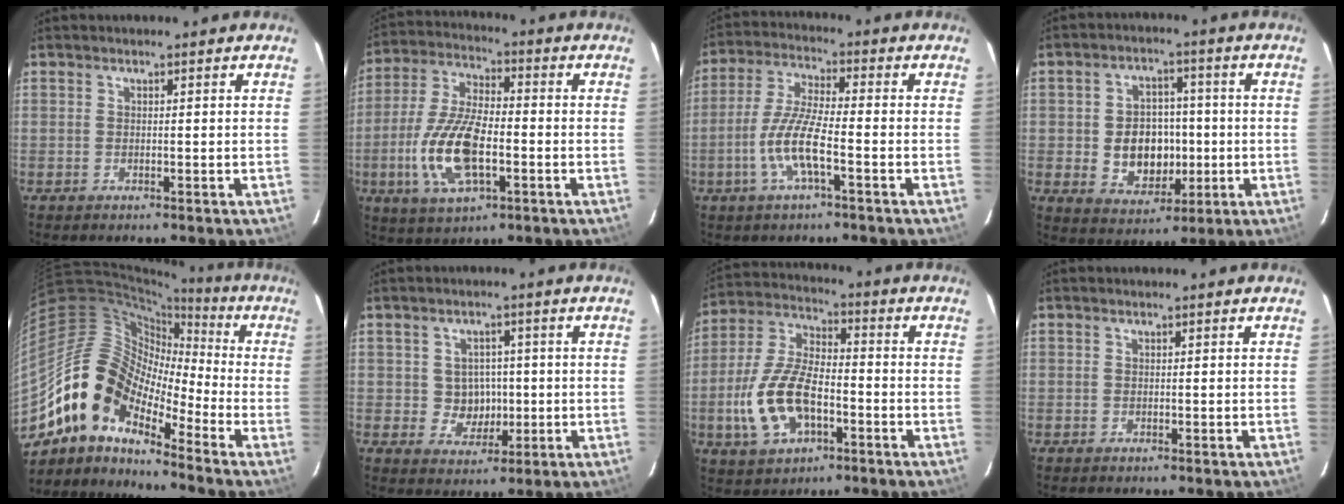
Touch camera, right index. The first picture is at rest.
{"total": 15.0, "force": [-4.1, 6.4, 13.0], "torque": [-0.278, -0.004, -0.076]}
{"total": 9.3, "force": [-3.5, 1.5, 8.5], "torque": [-0.180, -0.003, -0.068]}
{"total": 10.2, "force": [-1.2, 8.2, 6.0], "torque": [-0.130, 0.009, -0.002]}
{"total": 14.7, "force": [-10.0, 6.9, 8.2], "torque": [-0.137, 0.008, -0.208]}
{"total": 5.2, "force": [-0.1, 5.0, 1.5], "torque": [-0.033, 0.011, 0.011]}
{"total": 14.9, "force": [-4.8, 7.8, 11.7], "torque": [-0.257, 0.007, -0.084]}
{"total": 0.0}